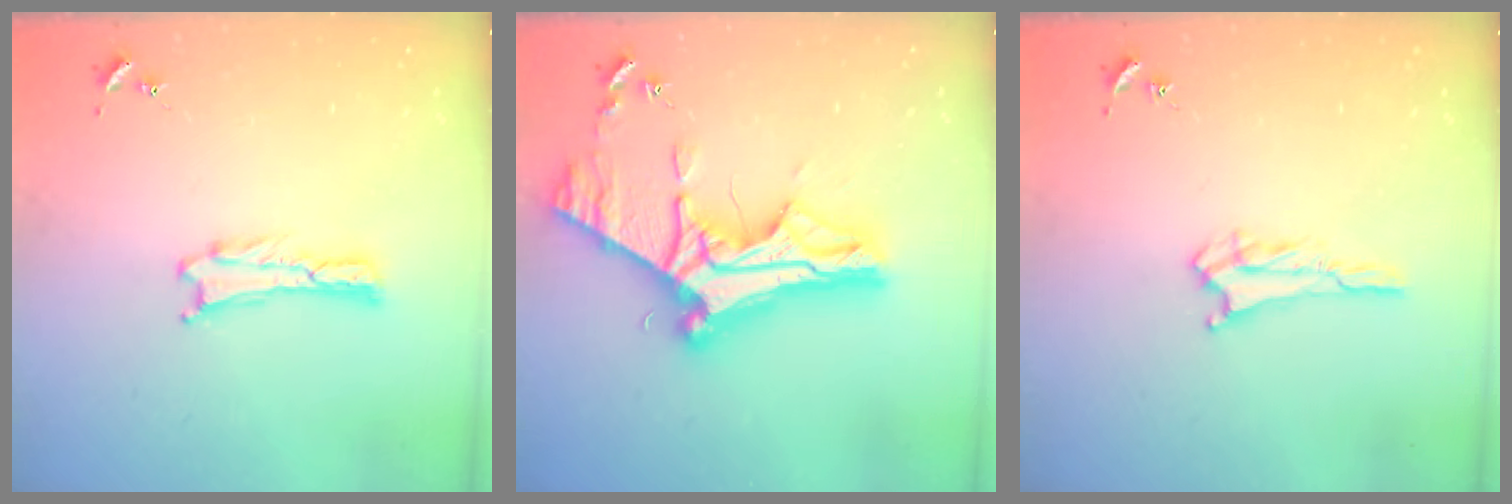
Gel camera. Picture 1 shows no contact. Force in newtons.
{"total": 13.3, "press": 13.2, "slide": 1.4}
{"total": 1.7, "press": 1.7, "slide": 0.2}